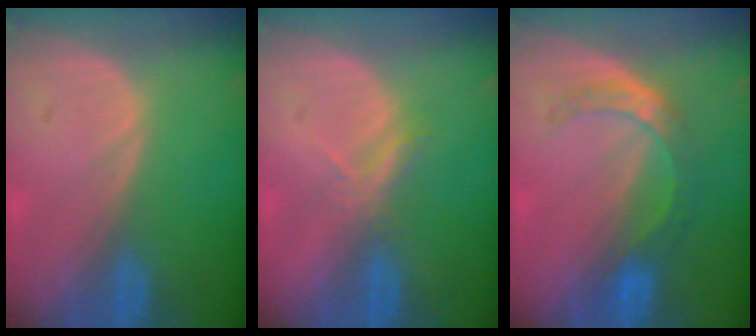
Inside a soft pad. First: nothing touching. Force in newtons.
{"total": 2.3, "press": 2.1, "slide": 0.9}
{"total": 5.6, "press": 5.2, "slide": 2.1}